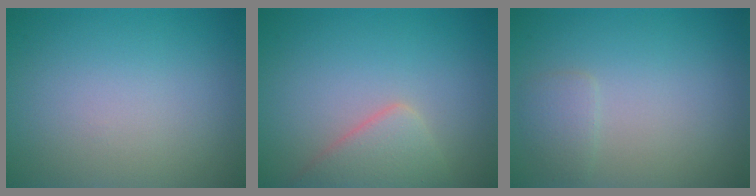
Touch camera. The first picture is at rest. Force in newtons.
{"total": 3.3, "press": 3.3, "slide": 0.2}
{"total": 1.3, "press": 1.3, "slide": 0.1}